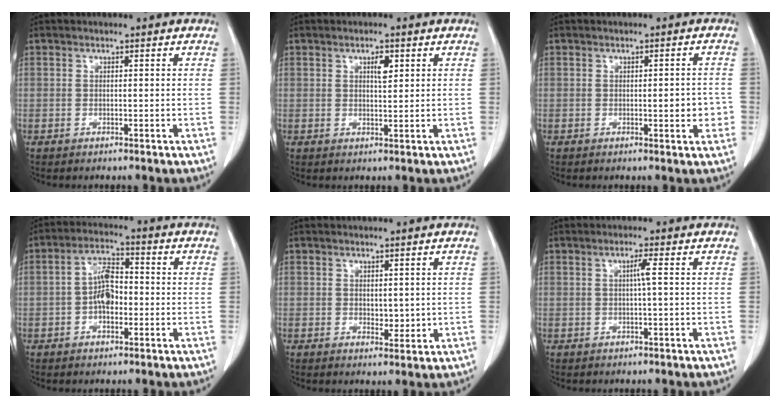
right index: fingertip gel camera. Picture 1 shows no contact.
{"total": 2.3, "force": [1.0, 0.7, 1.9], "torque": [-0.034, -0.001, 0.017]}
{"total": 3.3, "force": [-0.6, 0.9, 3.1], "torque": [-0.038, 0.002, -0.007]}
{"total": 5.7, "force": [-1.0, 2.8, 4.8], "torque": [-0.095, 0.015, -0.025]}
{"total": 2.1, "force": [0.3, 1.3, 1.7], "torque": [-0.022, -0.007, 0.009]}
{"total": 1.8, "force": [0.2, -0.4, 1.7], "torque": [-0.029, 0.002, 0.003]}